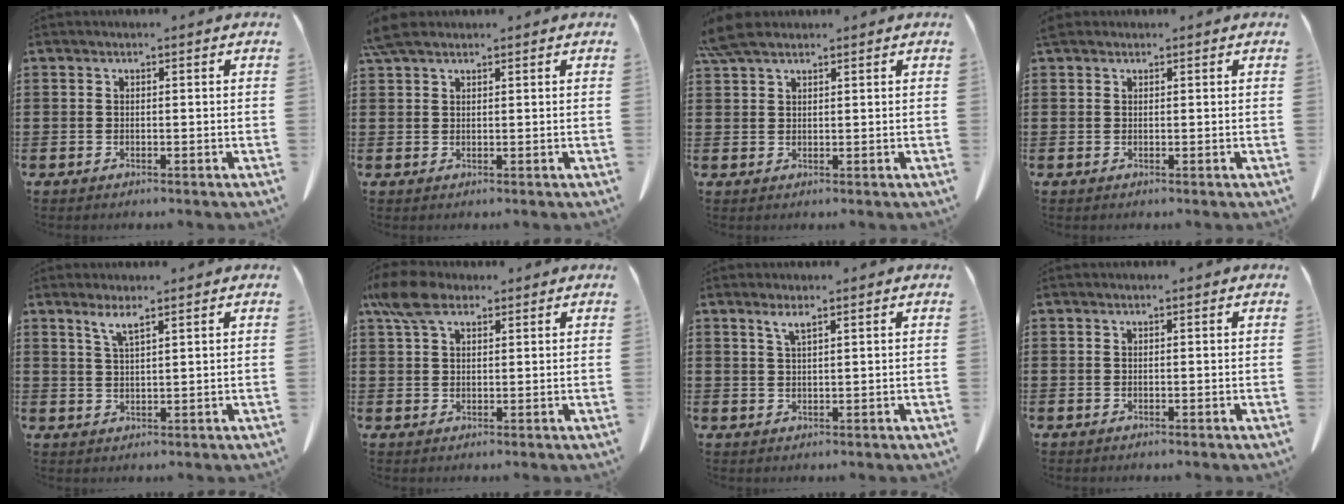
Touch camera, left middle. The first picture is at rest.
{"total": 3.1, "force": [2.3, 1.0, 1.8], "torque": [-0.043, 0.007, 0.044]}
{"total": 4.0, "force": [3.1, 1.2, 2.2], "torque": [-0.053, 0.004, 0.059]}
{"total": 0.9, "force": [0.7, 0.4, 0.3], "torque": [-0.010, 0.003, 0.014]}
{"total": 2.6, "force": [1.9, 0.3, 1.8], "torque": [-0.040, 0.002, 0.034]}
{"total": 5.9, "force": [3.8, 2.8, 3.5], "torque": [-0.074, 0.001, 0.070]}
{"total": 1.9, "force": [1.2, 0.3, 1.5], "torque": [-0.032, 0.001, 0.021]}
{"total": 0.0}